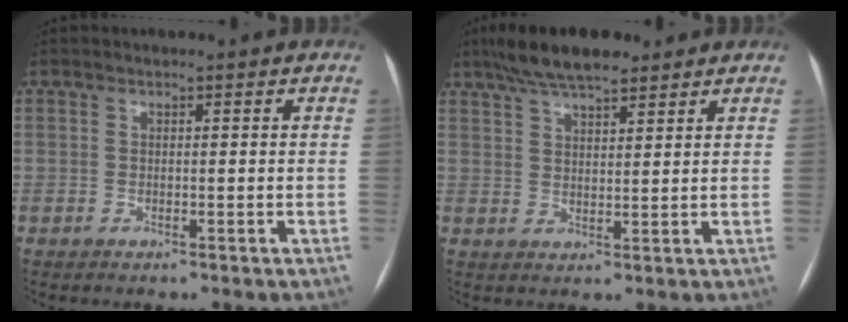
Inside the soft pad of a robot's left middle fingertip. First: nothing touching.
{"total": 9.3, "force": [7.2, 2.4, 5.4], "torque": [-0.095, 0.025, 0.122]}